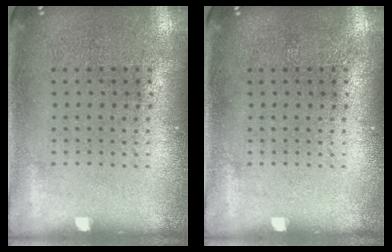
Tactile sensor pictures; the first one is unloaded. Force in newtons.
{"total": 0.0}